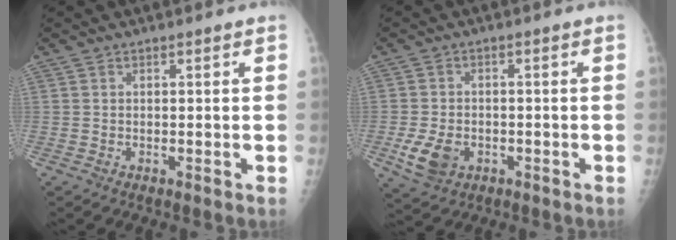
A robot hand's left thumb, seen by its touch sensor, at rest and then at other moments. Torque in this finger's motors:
{"motor_torque": [-0.47, 0.50, 0.65, 0.21, 0.07]}